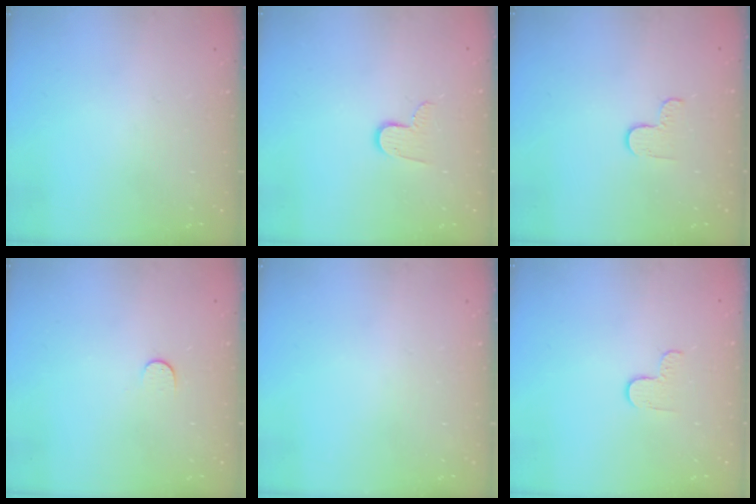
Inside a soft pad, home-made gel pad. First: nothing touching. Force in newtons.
{"total": 7.6, "press": 7.6, "slide": 0.6}
{"total": 3.0, "press": 3.0, "slide": 0.4}
{"total": 3.9, "press": 3.9, "slide": 0.5}
{"total": 0.0}
{"total": 2.7, "press": 2.6, "slide": 0.4}